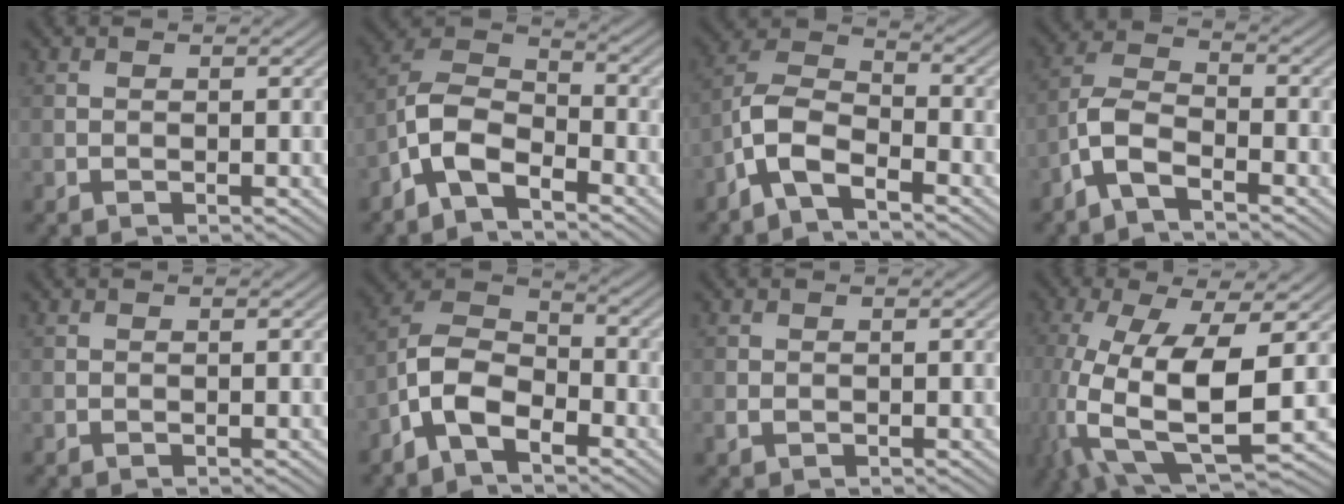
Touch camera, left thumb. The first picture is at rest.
{"total": 8.1, "force": [-4.9, 3.6, 5.3], "torque": [-0.104, 0.008, -0.113]}
{"total": 7.2, "force": [-4.5, 2.8, 4.9], "torque": [-0.097, 0.006, -0.106]}
{"total": 5.3, "force": [-3.5, 1.8, 3.6], "torque": [-0.079, 0.002, -0.089]}
{"total": 0.0}
{"total": 8.6, "force": [-4.7, 4.3, 5.8], "torque": [-0.116, 0.006, -0.107]}
{"total": 0.9, "force": [-0.3, 0.7, 0.5], "torque": [-0.015, -0.003, -0.004]}
{"total": 14.0, "force": [-1.5, 5.5, 12.8], "torque": [-0.279, -0.025, -0.017]}